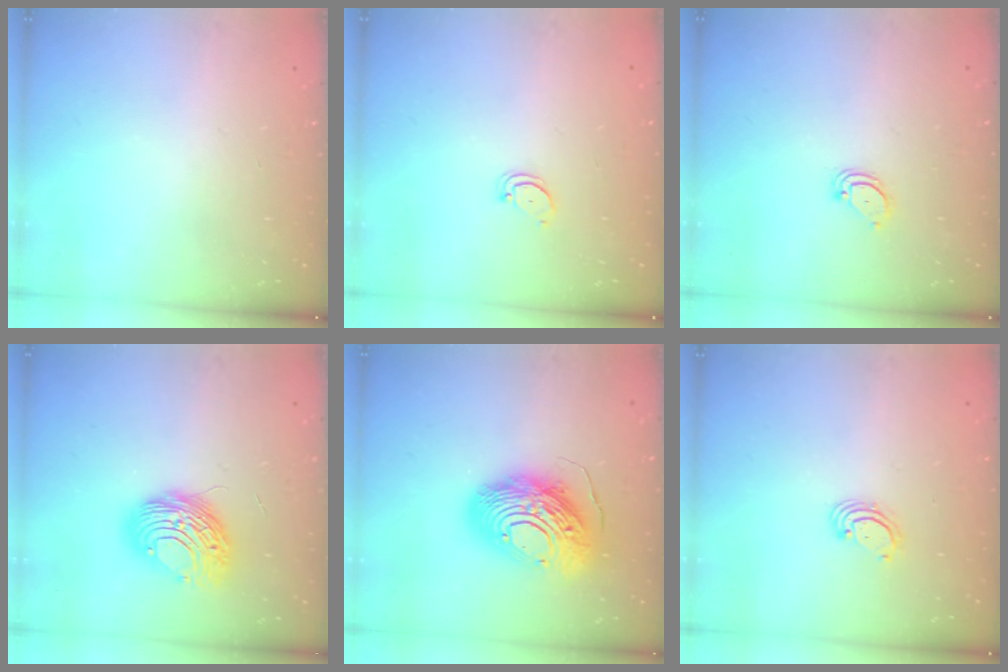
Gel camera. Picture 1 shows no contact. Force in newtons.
{"total": 2.5, "press": 2.5, "slide": 0.2}
{"total": 3.0, "press": 3.0, "slide": 0.2}
{"total": 10.6, "press": 10.5, "slide": 1.5}
{"total": 18.0, "press": 17.9, "slide": 1.9}
{"total": 2.5, "press": 2.5, "slide": 0.3}